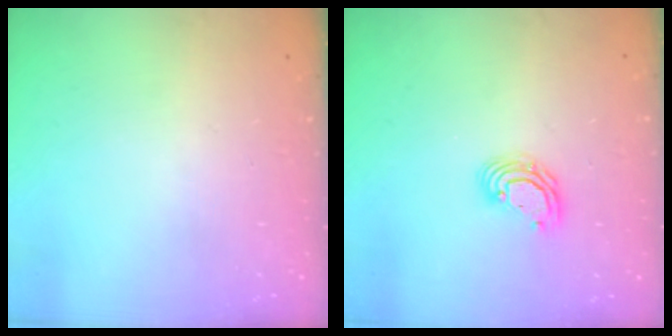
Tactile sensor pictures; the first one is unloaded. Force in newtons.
{"total": 7.0, "press": 7.0, "slide": 0.8}